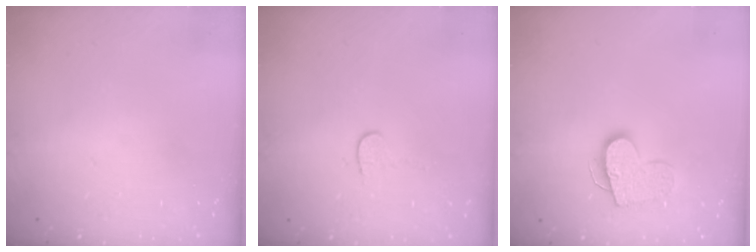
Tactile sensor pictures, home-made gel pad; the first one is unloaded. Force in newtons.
{"total": 4.0, "press": 4.0, "slide": 0.3}
{"total": 12.4, "press": 12.4, "slide": 0.7}